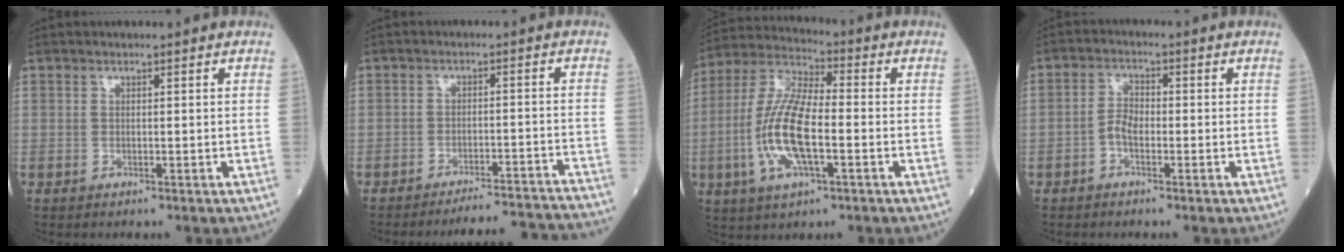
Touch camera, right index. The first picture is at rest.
{"total": 12.5, "force": [-12.4, -0.6, 1.4], "torque": [0.008, 0.008, -0.156]}
{"total": 13.4, "force": [-2.8, 3.7, 12.6], "torque": [-0.269, 0.001, -0.054]}
{"total": 2.9, "force": [-1.2, 1.3, 2.2], "torque": [-0.039, 0.007, -0.027]}